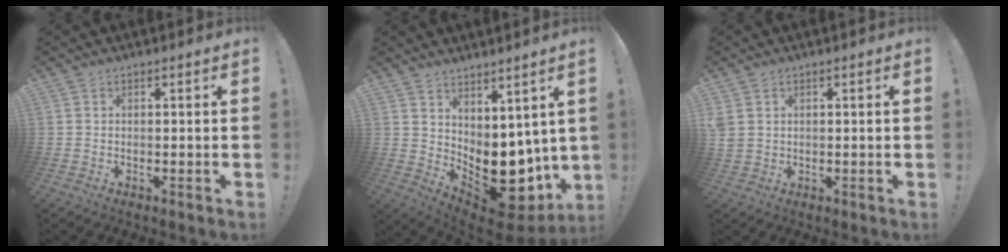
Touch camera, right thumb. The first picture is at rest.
{"total": 10.9, "force": [-2.1, 7.8, 7.3], "torque": [-0.066, -0.016, -0.017]}
{"total": 3.1, "force": [1.3, 2.2, 1.6], "torque": [-0.041, -0.002, 0.027]}